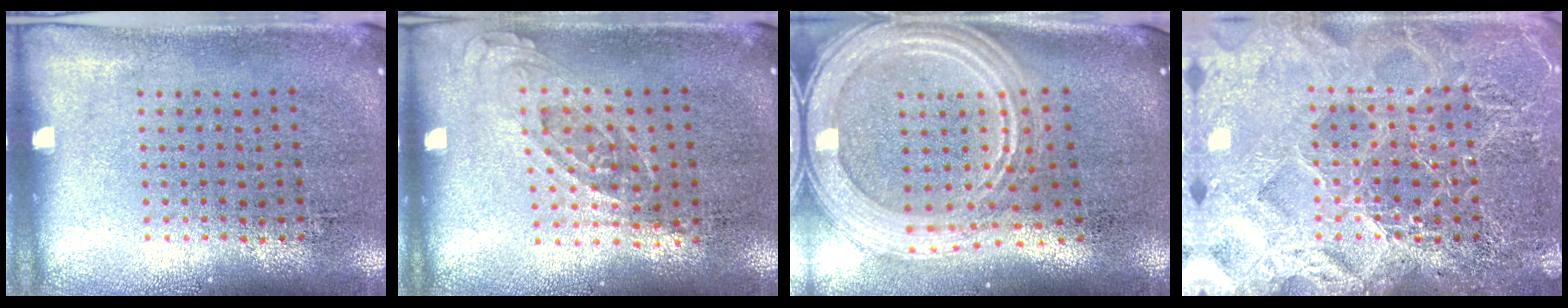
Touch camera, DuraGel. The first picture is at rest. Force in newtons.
{"total": 0.7, "press": 0.7, "slide": 0.3}
{"total": 3.0, "press": 2.5, "slide": 1.7}
{"total": 6.2, "press": 6.2, "slide": 0.8}